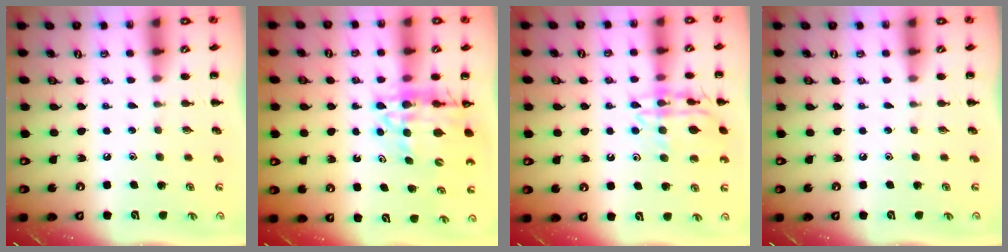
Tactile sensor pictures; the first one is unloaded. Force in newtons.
{"total": 15.4, "press": 14.8, "slide": 4.4}
{"total": 14.2, "press": 14.1, "slide": 1.2}
{"total": 0.0}